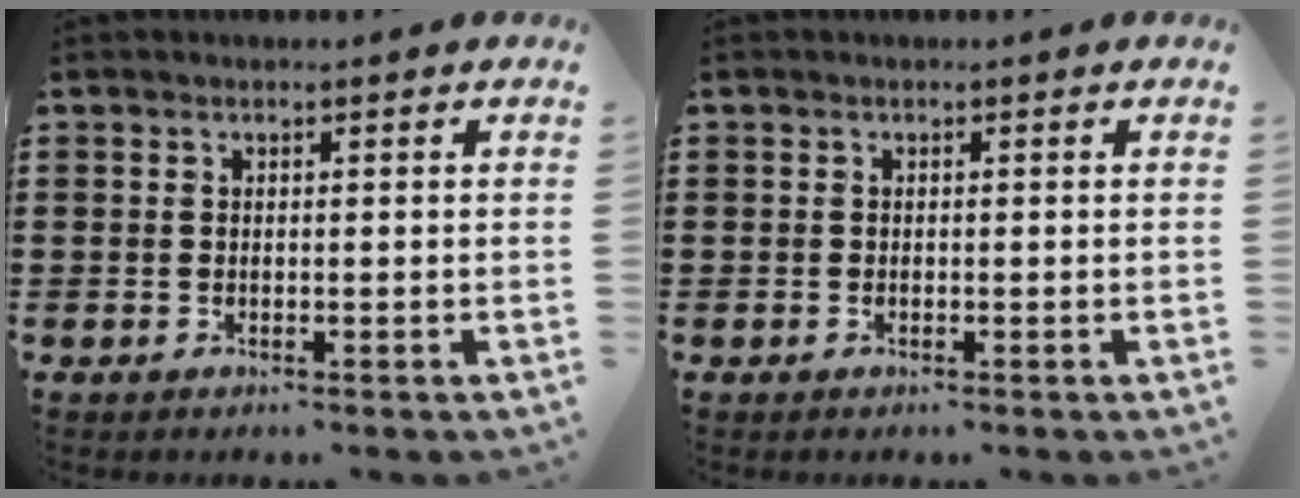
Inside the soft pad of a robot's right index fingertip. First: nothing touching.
{"total": 0.0}